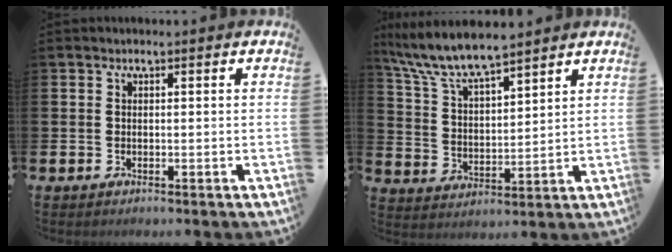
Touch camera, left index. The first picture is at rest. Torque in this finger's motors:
{"motor_torque": [0.51, -0.55, 1.03, 0.21]}